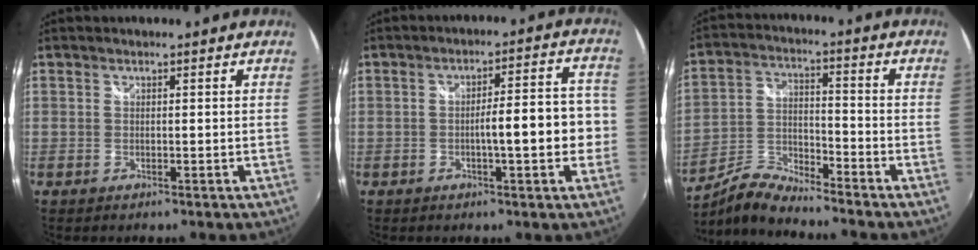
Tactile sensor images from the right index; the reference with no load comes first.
{"total": 9.5, "force": [-1.7, 1.9, 9.1], "torque": [-0.137, 0.010, -0.020]}
{"total": 7.9, "force": [-7.2, 1.1, 3.1], "torque": [-0.068, 0.010, -0.146]}